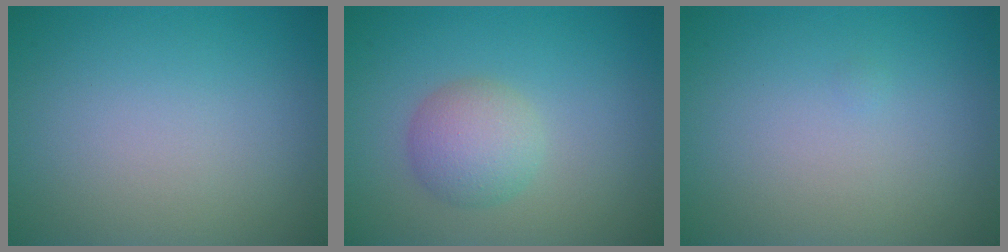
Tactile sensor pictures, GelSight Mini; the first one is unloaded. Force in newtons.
{"total": 3.3, "press": 3.3, "slide": 0.3}
{"total": 0.0}